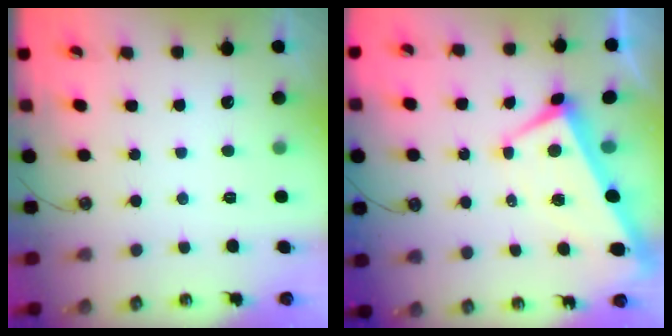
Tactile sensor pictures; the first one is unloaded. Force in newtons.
{"total": 1.7, "press": 1.5, "slide": 0.8}